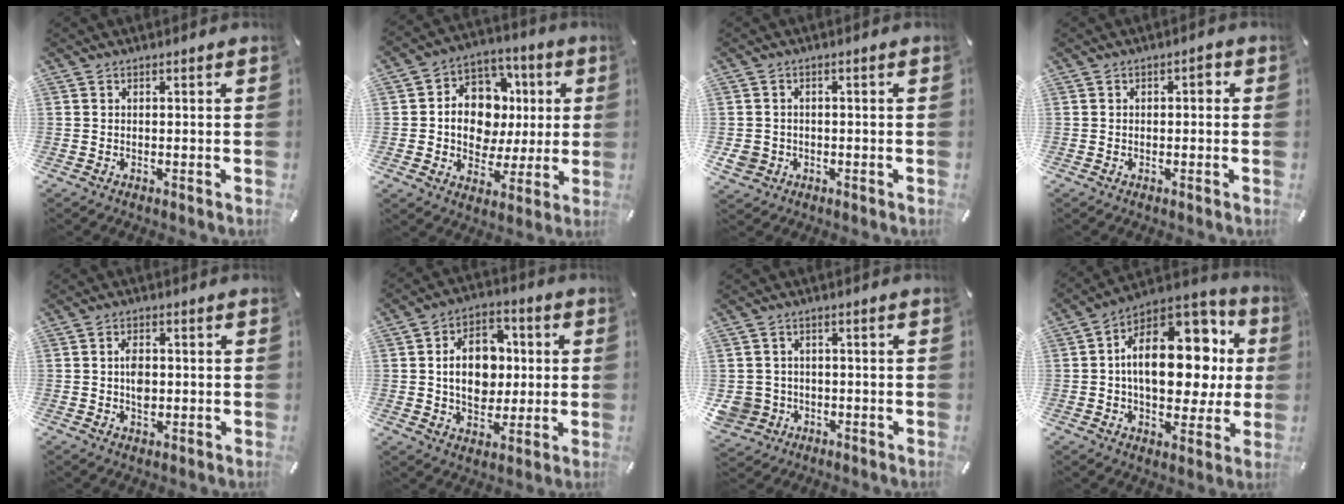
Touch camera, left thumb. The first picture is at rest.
{"total": 12.3, "force": [0.6, 10.9, 5.5], "torque": [-0.085, -0.003, 0.023]}
{"total": 3.6, "force": [-1.1, 3.3, 1.0], "torque": [-0.031, -0.002, -0.022]}
{"total": 1.7, "force": [-0.1, 1.1, 1.4], "torque": [-0.020, 0.006, -0.007]}
{"total": 4.2, "force": [0.0, 2.8, 3.2], "torque": [-0.045, 0.001, -0.003]}
{"total": 12.7, "force": [0.4, 9.9, 8.0], "torque": [-0.145, 0.015, 0.008]}
{"total": 5.3, "force": [-1.3, 5.1, 0.9], "torque": [-0.032, 0.005, -0.026]}
{"total": 21.5, "force": [3.4, 13.4, 16.5], "torque": [-0.251, -0.023, 0.061]}